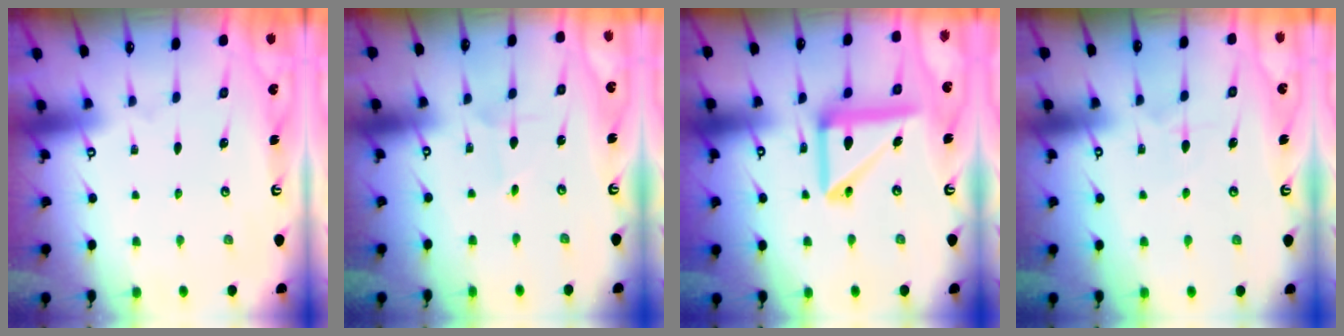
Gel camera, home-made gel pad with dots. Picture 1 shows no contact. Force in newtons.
{"total": 1.1, "press": 1.1, "slide": 0.1}
{"total": 14.4, "press": 14.2, "slide": 2.3}
{"total": 4.9, "press": 4.9, "slide": 0.3}